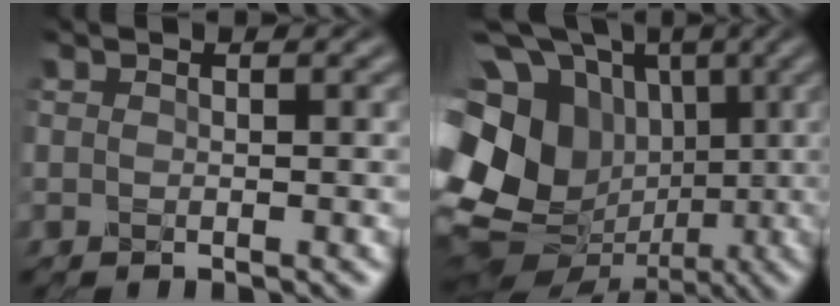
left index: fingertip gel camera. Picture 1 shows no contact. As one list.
[{"total": 20.3, "force": [-0.4, 17.7, 9.8], "torque": [-0.251, 0.025, -0.040]}]